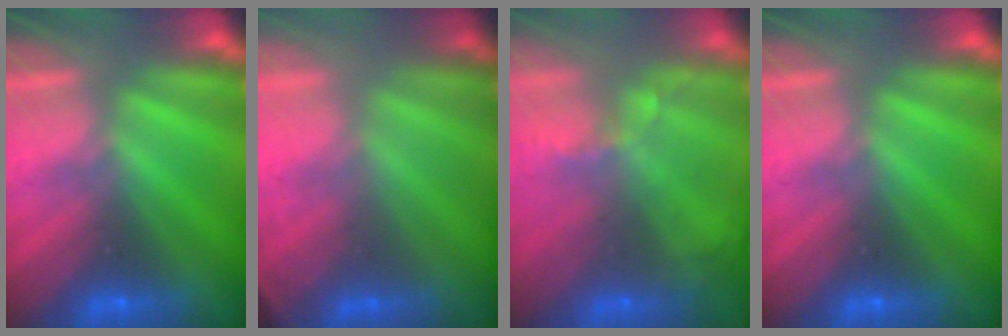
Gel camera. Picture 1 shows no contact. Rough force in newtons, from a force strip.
{"total": 2.0}
{"total": 11.4}
{"total": 0.0}